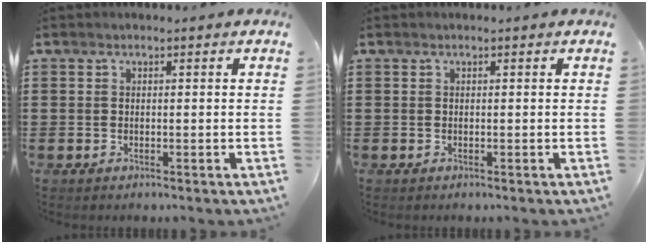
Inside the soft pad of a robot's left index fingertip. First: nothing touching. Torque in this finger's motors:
{"motor_torque": [0.00, 0.00, 0.00, 0.00]}